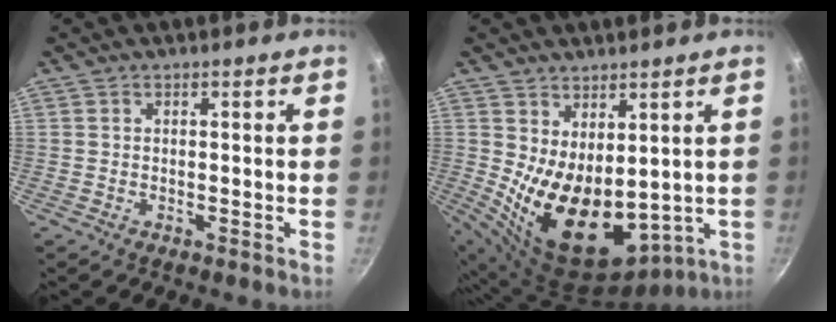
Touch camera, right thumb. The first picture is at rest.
{"total": 15.8, "force": [1.5, 9.4, 12.6], "torque": [-0.183, -0.044, 0.058]}